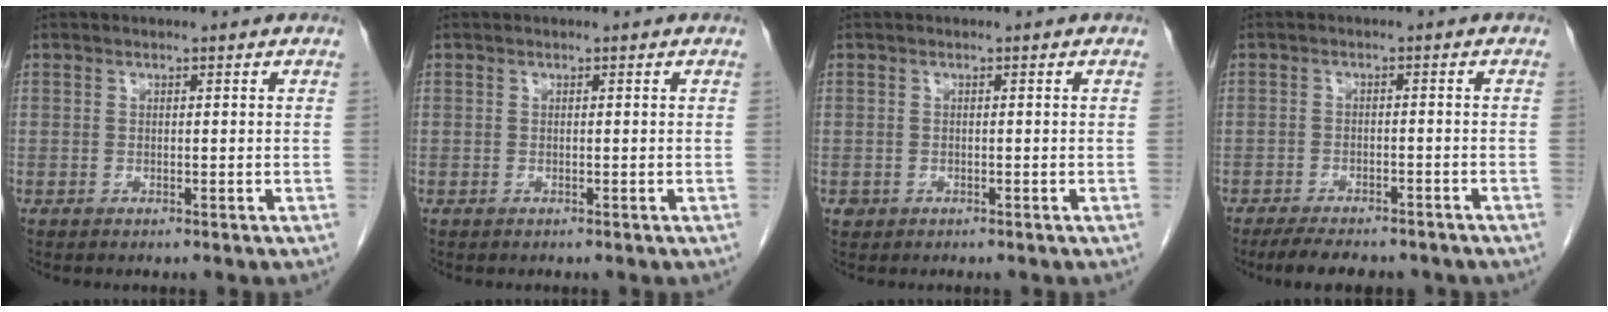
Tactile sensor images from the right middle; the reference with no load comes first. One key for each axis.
{"total": 0.0}
{"total": 0.6, "fx": -0.3, "fy": 0.5, "fz": 0.1, "tx": -0.003, "ty": 0.004, "tz": -0.004}
{"total": 9.8, "fx": -8.2, "fy": 2.9, "fz": 4.3, "tx": -0.061, "ty": -0.003, "tz": -0.110}